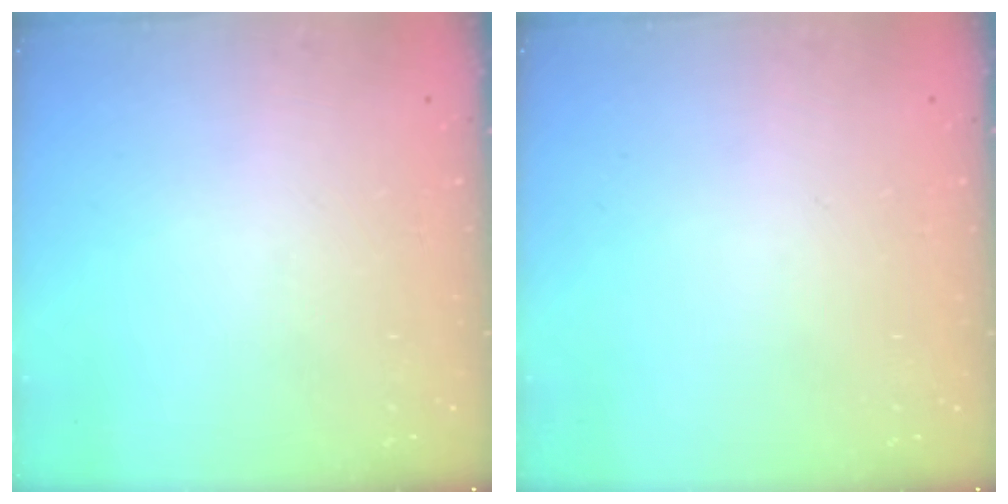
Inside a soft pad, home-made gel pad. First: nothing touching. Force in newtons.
{"total": 0.0}